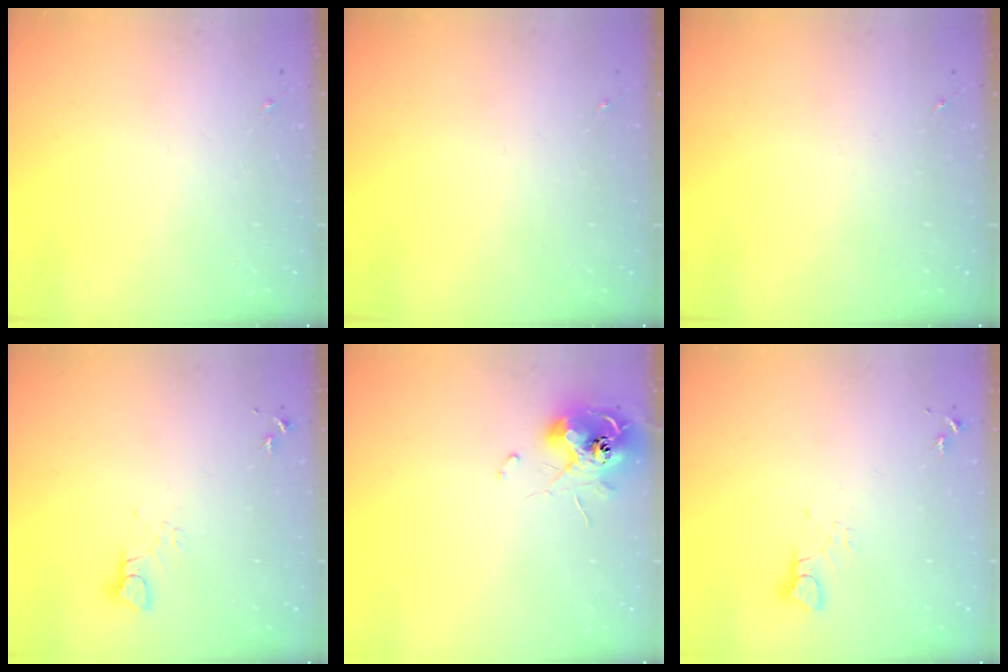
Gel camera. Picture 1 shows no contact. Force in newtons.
{"total": 0.0}
{"total": 0.0}
{"total": 3.4, "press": 3.4, "slide": 0.3}
{"total": 11.2, "press": 11.2, "slide": 0.8}
{"total": 3.4, "press": 3.4, "slide": 0.3}